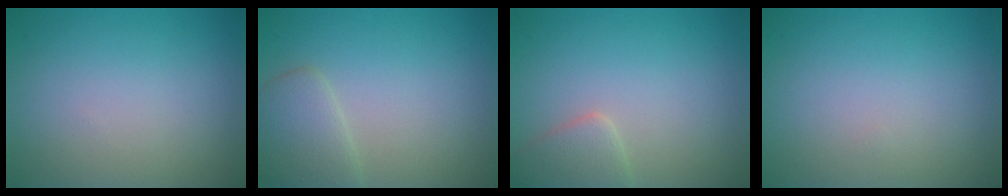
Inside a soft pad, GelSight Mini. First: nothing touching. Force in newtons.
{"total": 2.9, "press": 2.9, "slide": 0.2}
{"total": 2.4, "press": 2.4, "slide": 0.1}
{"total": 0.0}